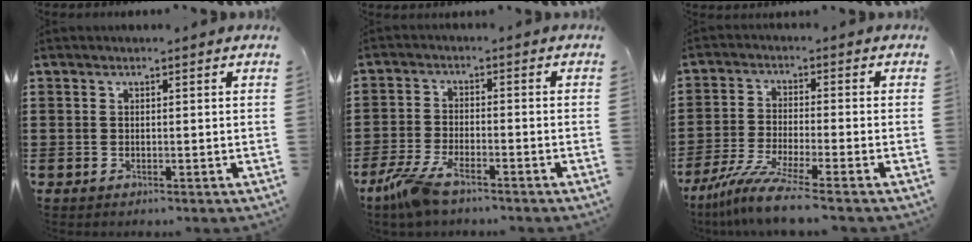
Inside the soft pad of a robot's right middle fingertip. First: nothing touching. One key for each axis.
{"total": 6.4, "fx": -4.5, "fy": 1.6, "fz": 4.2, "tx": -0.108, "ty": -0.012, "tz": -0.091}
{"total": 7.6, "fx": -6.2, "fy": -0.2, "fz": 4.5, "tx": -0.101, "ty": -0.020, "tz": -0.121}